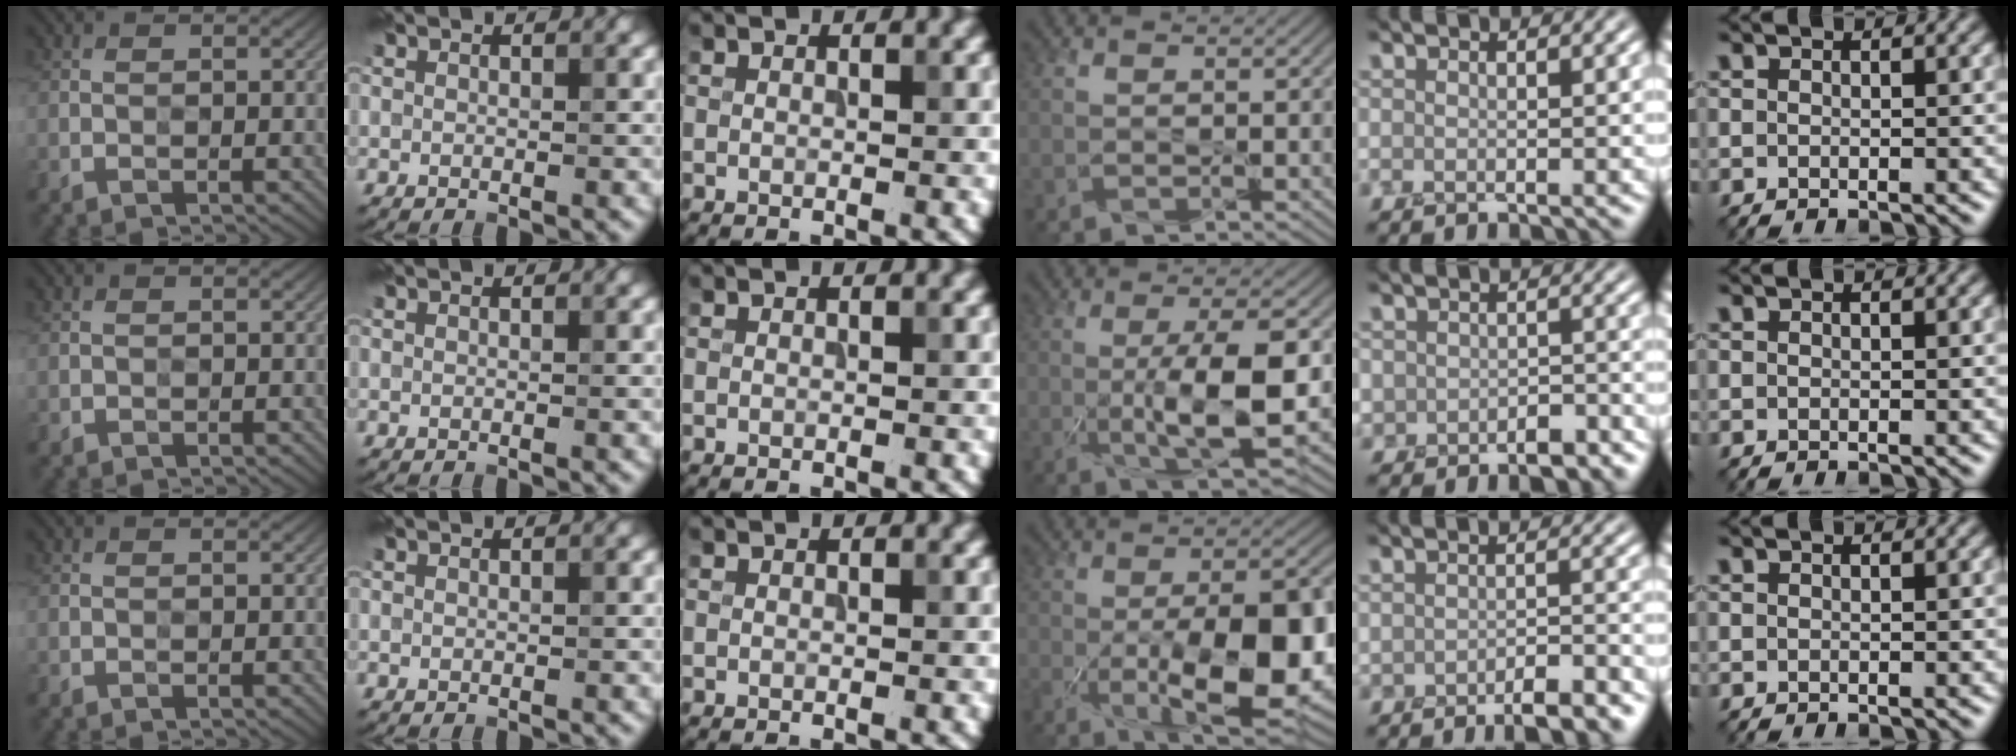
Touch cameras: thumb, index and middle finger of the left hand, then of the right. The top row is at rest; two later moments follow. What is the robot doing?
{"motion": "peel", "object": "velcro strap"}